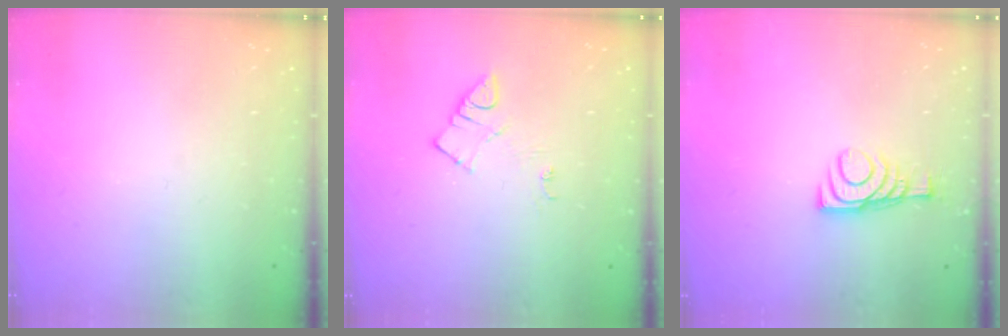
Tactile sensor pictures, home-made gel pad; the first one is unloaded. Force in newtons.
{"total": 6.1, "press": 6.1, "slide": 0.7}
{"total": 8.0, "press": 8.0, "slide": 0.7}